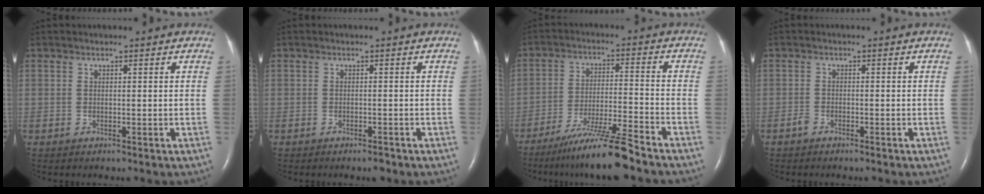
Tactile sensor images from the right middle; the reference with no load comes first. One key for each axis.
{"total": 1.2, "fx": -1.0, "fy": 0.3, "fz": 0.7, "tx": -0.013, "ty": -0.001, "tz": -0.011}
{"total": 10.2, "fx": -8.3, "fy": -1.4, "fz": 5.8, "tx": -0.097, "ty": -0.027, "tz": -0.149}
{"total": 1.4, "fx": -1.1, "fy": 0.4, "fz": 0.7, "tx": -0.019, "ty": -0.001, "tz": -0.019}